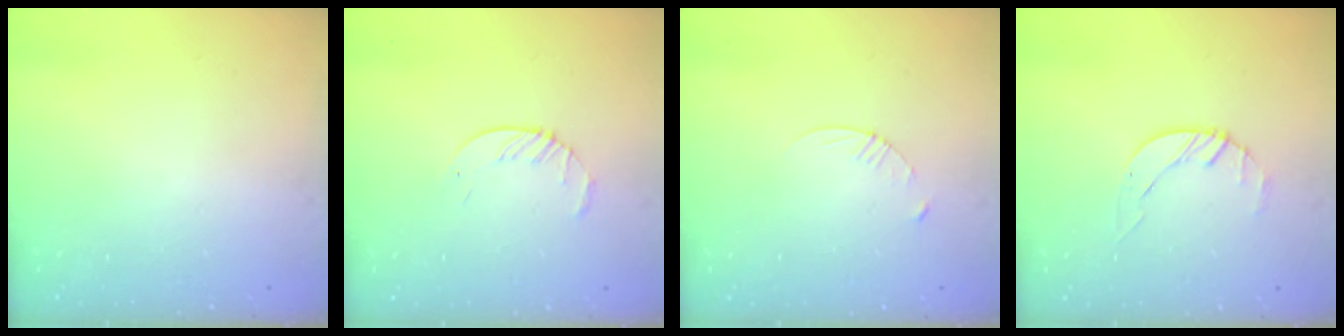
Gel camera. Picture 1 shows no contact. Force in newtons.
{"total": 3.8, "press": 3.8, "slide": 0.4}
{"total": 3.8, "press": 3.8, "slide": 0.5}
{"total": 1.4, "press": 1.4, "slide": 0.2}